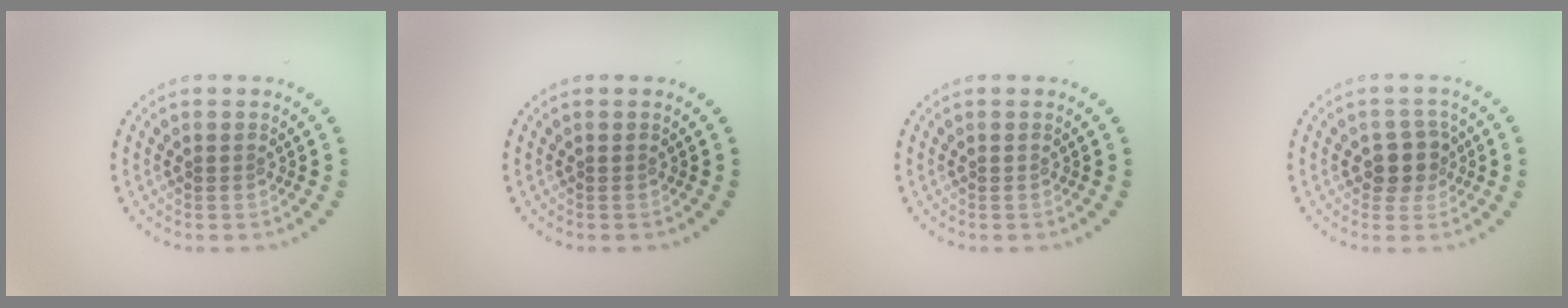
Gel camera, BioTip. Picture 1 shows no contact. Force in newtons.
{"total": 0.0}
{"total": 0.0}
{"total": 2.7, "press": 2.4, "slide": 1.2}